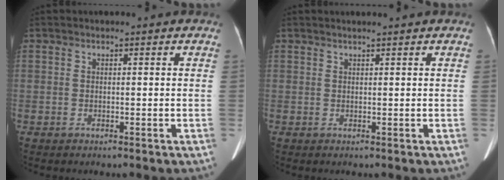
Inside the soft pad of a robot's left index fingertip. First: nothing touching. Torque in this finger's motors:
{"motor_torque": [-0.28, -0.26, 0.00, -0.01]}